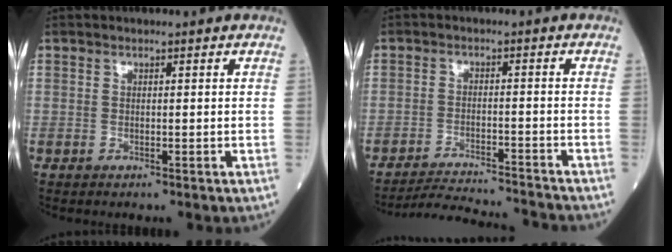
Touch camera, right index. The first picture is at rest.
{"total": 11.5, "force": [-11.4, -0.5, 2.0], "torque": [-0.030, -0.007, -0.171]}